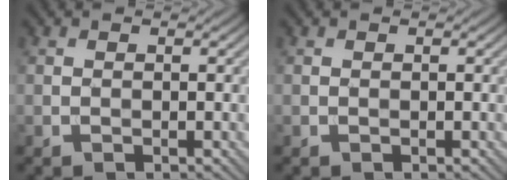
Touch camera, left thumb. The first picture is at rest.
{"total": 0.0}